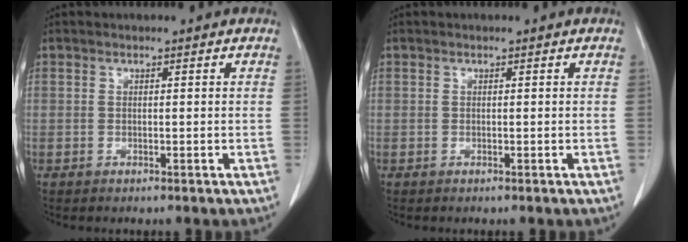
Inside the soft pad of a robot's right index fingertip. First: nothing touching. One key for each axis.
{"total": 0.0}